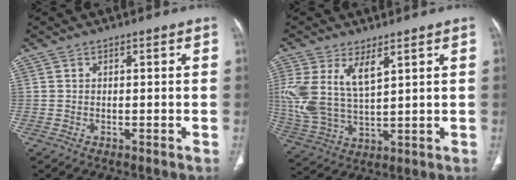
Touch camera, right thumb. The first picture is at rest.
{"total": 12.3, "force": [4.8, 5.7, 9.8], "torque": [-0.218, -0.017, 0.111]}